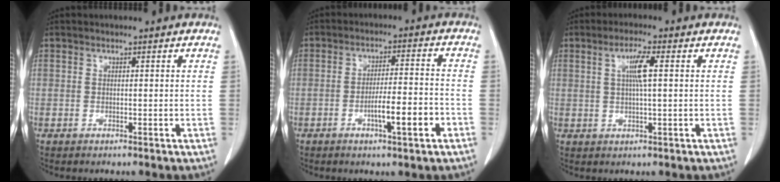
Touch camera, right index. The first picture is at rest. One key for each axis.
{"total": 6.9, "fx": -2.8, "fy": 0.6, "fz": 6.3, "tx": -0.097, "ty": 0.004, "tz": -0.042}
{"total": 4.4, "fx": 1.0, "fy": 0.2, "fz": 4.3, "tx": -0.080, "ty": 0.002, "tz": 0.017}